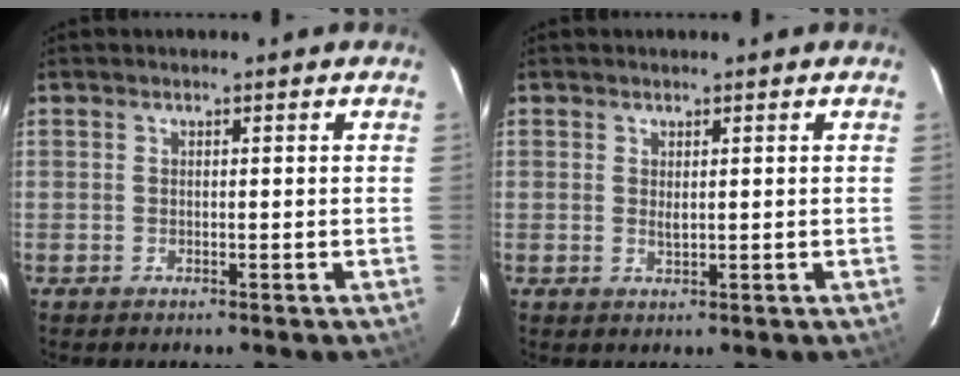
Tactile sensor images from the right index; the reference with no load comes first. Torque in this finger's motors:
{"motor_torque": [0.39, 0.40, 0.02, 0.01]}